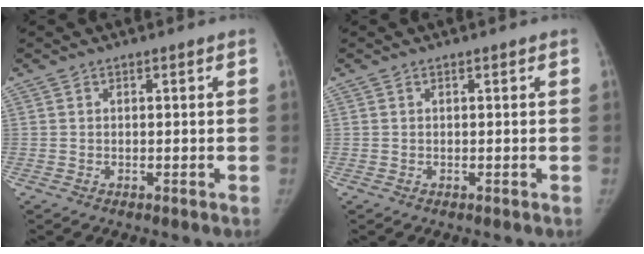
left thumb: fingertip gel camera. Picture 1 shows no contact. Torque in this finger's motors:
{"motor_torque": [-0.04, 0.05, 0.07, 0.07, -0.01]}